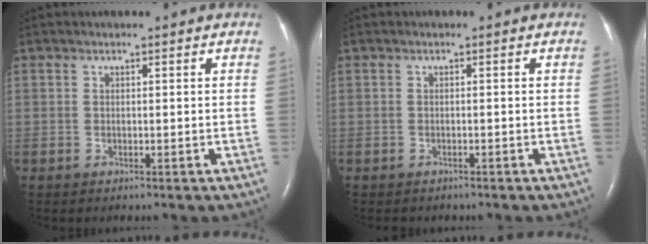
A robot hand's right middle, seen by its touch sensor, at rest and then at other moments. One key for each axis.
{"total": 1.8, "fx": -1.5, "fy": 0.8, "fz": 0.5, "tx": -0.014, "ty": -0.002, "tz": -0.016}